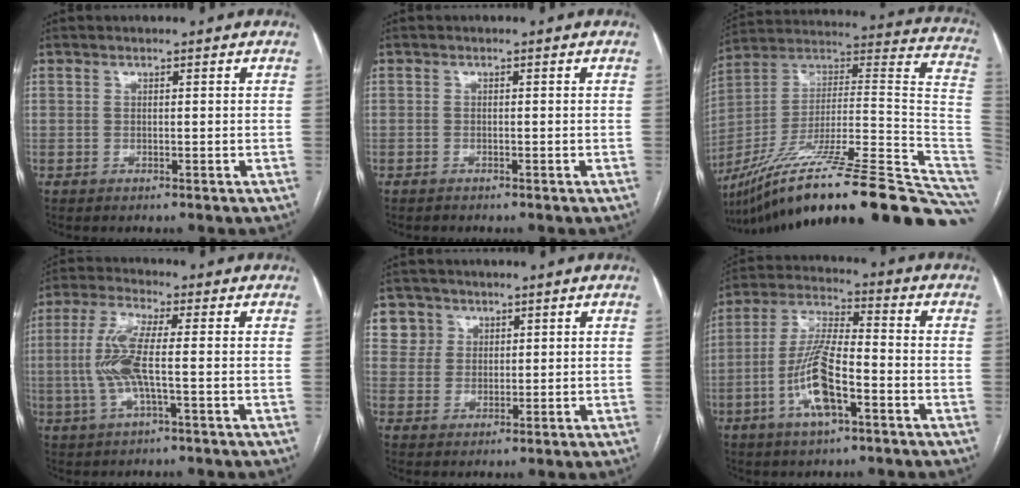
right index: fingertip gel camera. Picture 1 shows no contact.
{"total": 0.6, "force": [-0.6, 0.2, 0.0], "torque": [-0.006, 0.000, -0.010]}
{"total": 37.4, "force": [-28.4, 3.9, 24.0], "torque": [-0.273, -0.006, -0.425]}
{"total": 8.2, "force": [-0.9, 1.0, 8.1], "torque": [-0.180, 0.005, -0.022]}
{"total": 4.7, "force": [2.4, 4.1, -0.3], "torque": [0.017, 0.006, 0.047]}
{"total": 11.5, "force": [-4.2, 2.9, 10.2], "torque": [-0.215, 0.004, -0.076]}